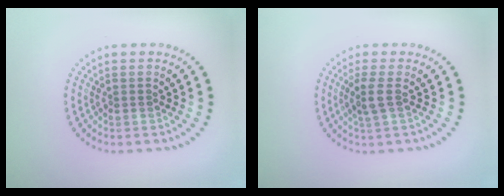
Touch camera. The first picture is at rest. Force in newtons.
{"total": 1.8, "press": 1.5, "slide": 1.0}